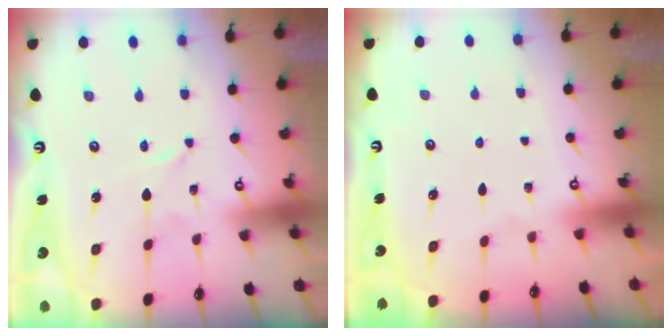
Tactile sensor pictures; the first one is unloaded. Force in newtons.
{"total": 0.0}